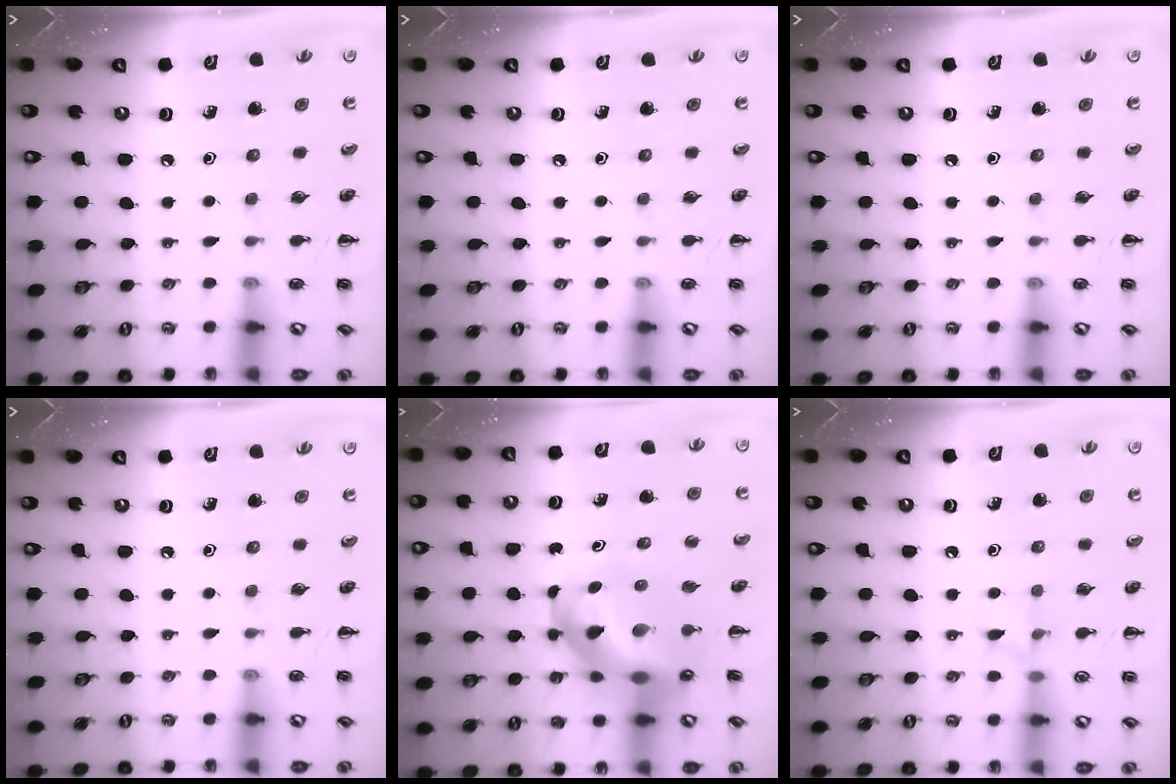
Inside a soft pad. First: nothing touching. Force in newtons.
{"total": 0.0}
{"total": 0.0}
{"total": 0.0}
{"total": 13.2, "press": 12.8, "slide": 3.5}
{"total": 5.3, "press": 5.2, "slide": 1.1}